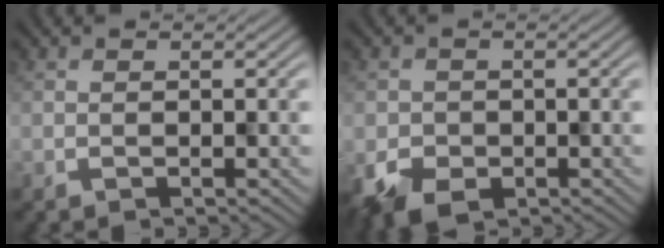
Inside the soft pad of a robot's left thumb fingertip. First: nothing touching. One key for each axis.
{"total": 5.5, "fx": -2.8, "fy": 3.9, "fz": 2.6, "tx": -0.052, "ty": -0.023, "tz": -0.044}